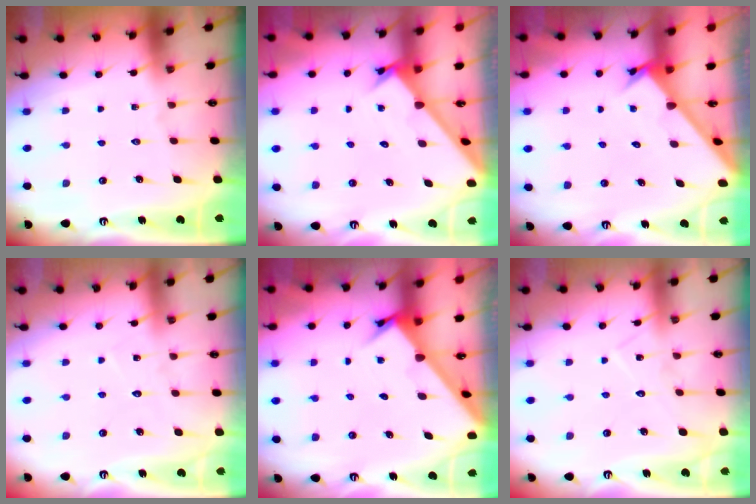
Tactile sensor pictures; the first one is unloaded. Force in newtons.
{"total": 1.8, "press": 1.8, "slide": 0.1}
{"total": 2.3, "press": 2.3, "slide": 0.1}
{"total": 5.5, "press": 5.5, "slide": 0.4}
{"total": 2.5, "press": 2.5, "slide": 0.2}
{"total": 7.8, "press": 7.8, "slide": 0.6}